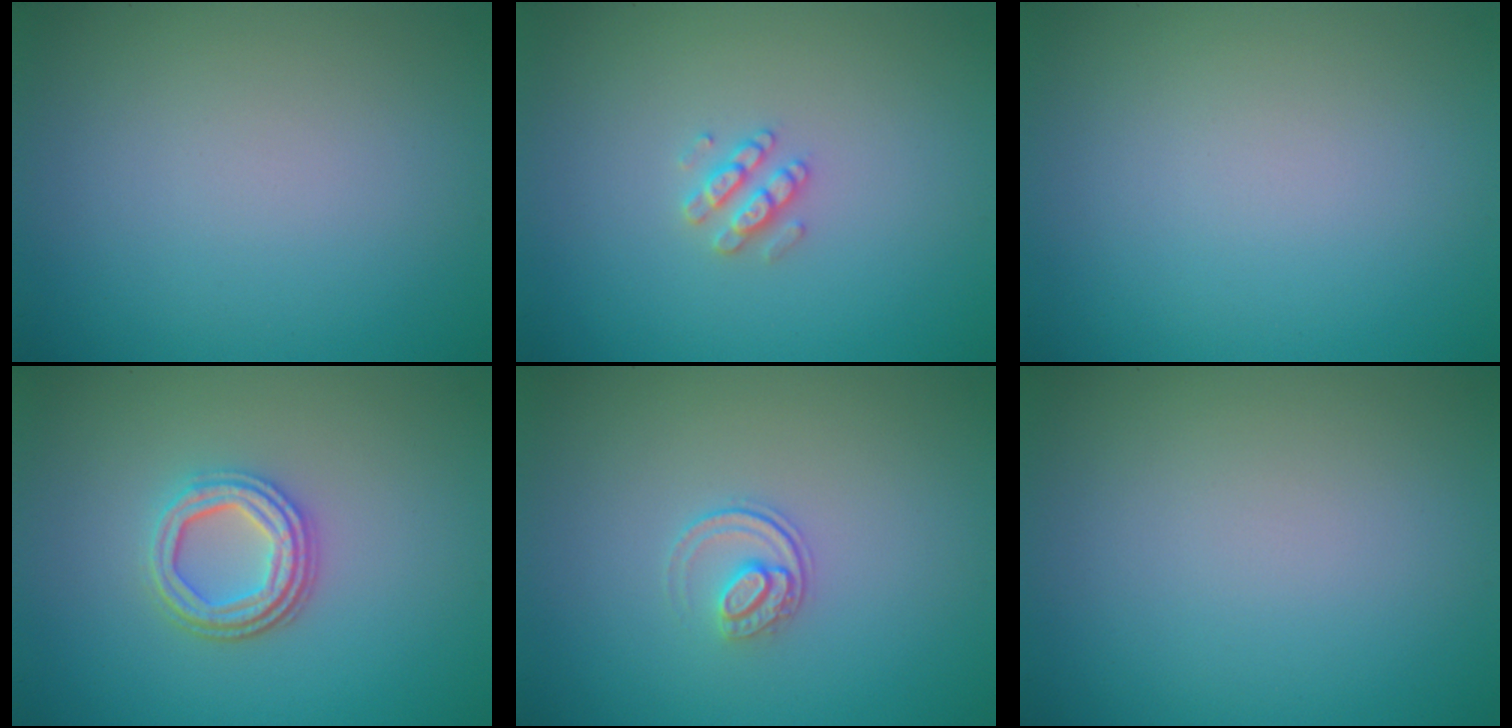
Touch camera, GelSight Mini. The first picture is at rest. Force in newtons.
{"total": 1.9, "press": 1.9, "slide": 0.3}
{"total": 0.0}
{"total": 3.6, "press": 3.0, "slide": 2.1}
{"total": 1.5, "press": 1.1, "slide": 1.1}
{"total": 0.0}